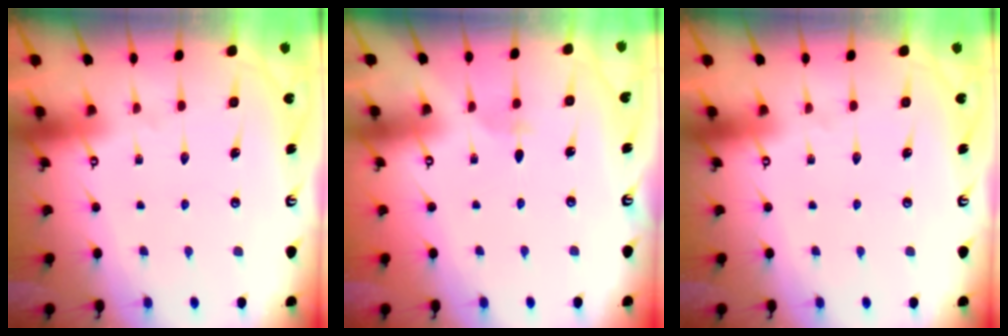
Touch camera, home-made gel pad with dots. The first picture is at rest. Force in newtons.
{"total": 2.2, "press": 2.1, "slide": 0.5}
{"total": 0.0}